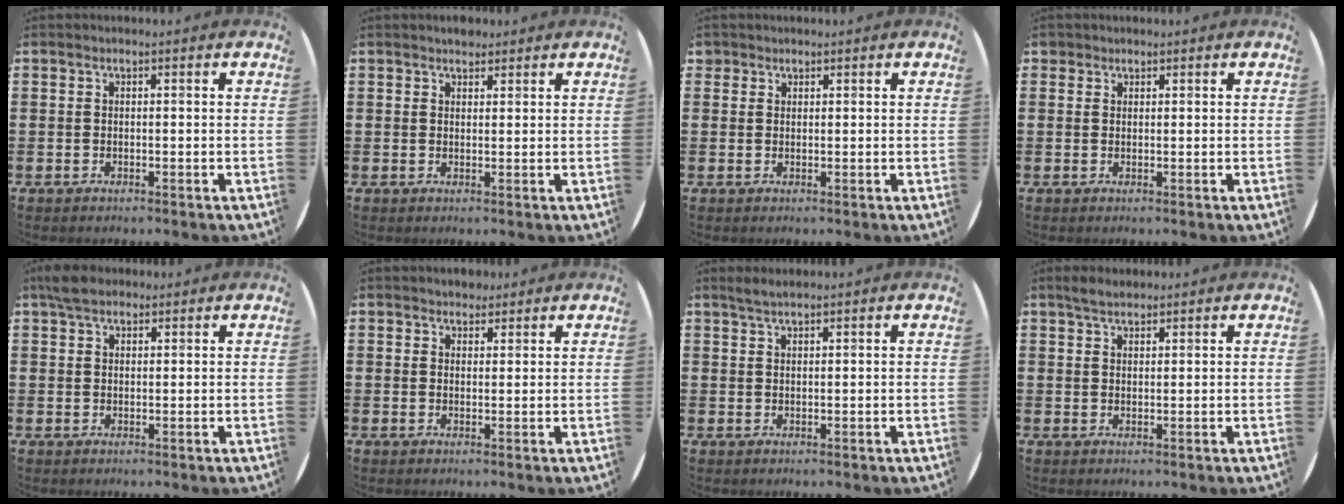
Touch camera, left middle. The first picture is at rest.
{"total": 1.6, "force": [1.5, 0.5, 0.1], "torque": [0.005, 0.000, 0.028]}
{"total": 1.1, "force": [1.0, 0.6, 0.0], "torque": [-0.002, 0.003, 0.019]}
{"total": 1.0, "force": [0.8, 0.5, 0.1], "torque": [-0.004, 0.003, 0.017]}
{"total": 3.3, "force": [2.7, 1.5, 1.2], "torque": [-0.022, 0.003, 0.051]}
{"total": 1.9, "force": [1.8, 0.7, 0.1], "torque": [0.004, 0.001, 0.033]}
{"total": 1.8, "force": [1.6, 0.2, 0.8], "torque": [-0.017, 0.002, 0.030]}
{"total": 2.4, "force": [2.2, 0.7, 0.8], "torque": [-0.011, 0.002, 0.039]}